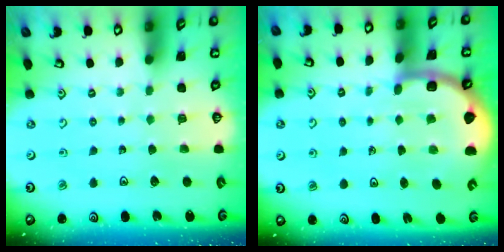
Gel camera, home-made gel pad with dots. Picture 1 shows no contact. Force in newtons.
{"total": 6.3, "press": 6.0, "slide": 1.9}